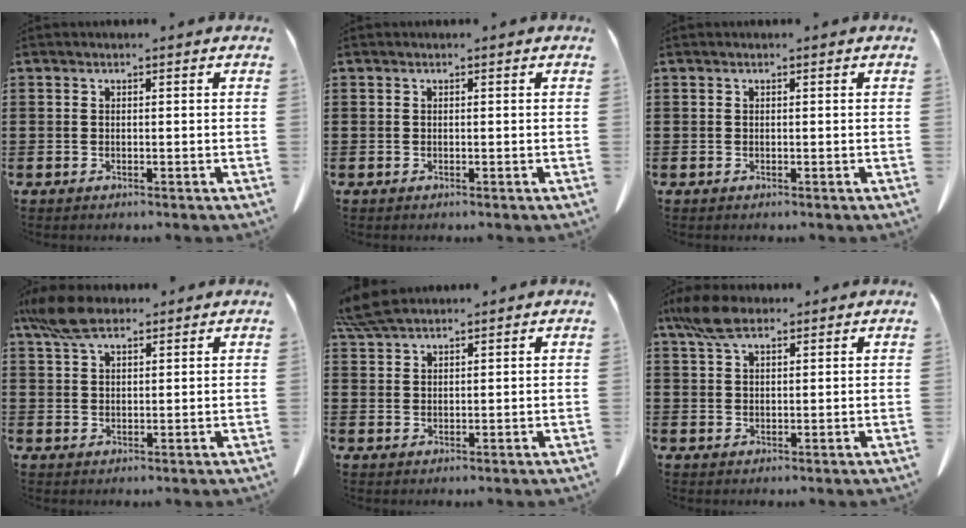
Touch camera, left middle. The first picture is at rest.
{"total": 0.0}
{"total": 0.0}
{"total": 6.6, "force": [4.6, 2.5, 4.1], "torque": [-0.098, -0.003, 0.086]}
{"total": 5.0, "force": [4.3, 0.9, 2.4], "torque": [-0.060, -0.003, 0.083]}
{"total": 6.1, "force": [4.1, 2.3, 3.9], "torque": [-0.094, -0.001, 0.075]}